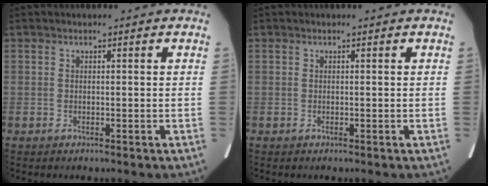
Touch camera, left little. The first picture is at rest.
{"total": 0.0}